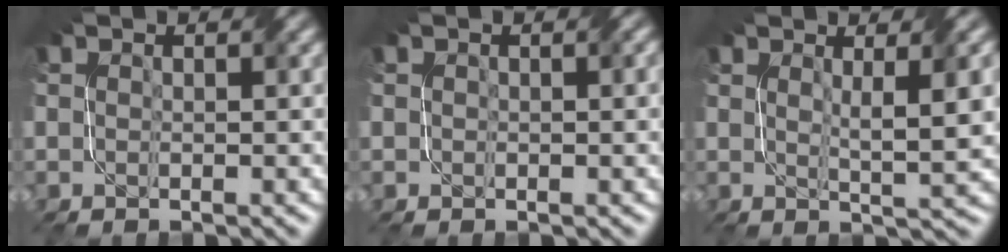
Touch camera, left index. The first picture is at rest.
{"total": 1.1, "force": [0.4, 0.5, 1.0], "torque": [-0.011, 0.003, 0.006]}
{"total": 4.5, "force": [1.2, 0.8, 4.2], "torque": [-0.057, -0.002, 0.019]}